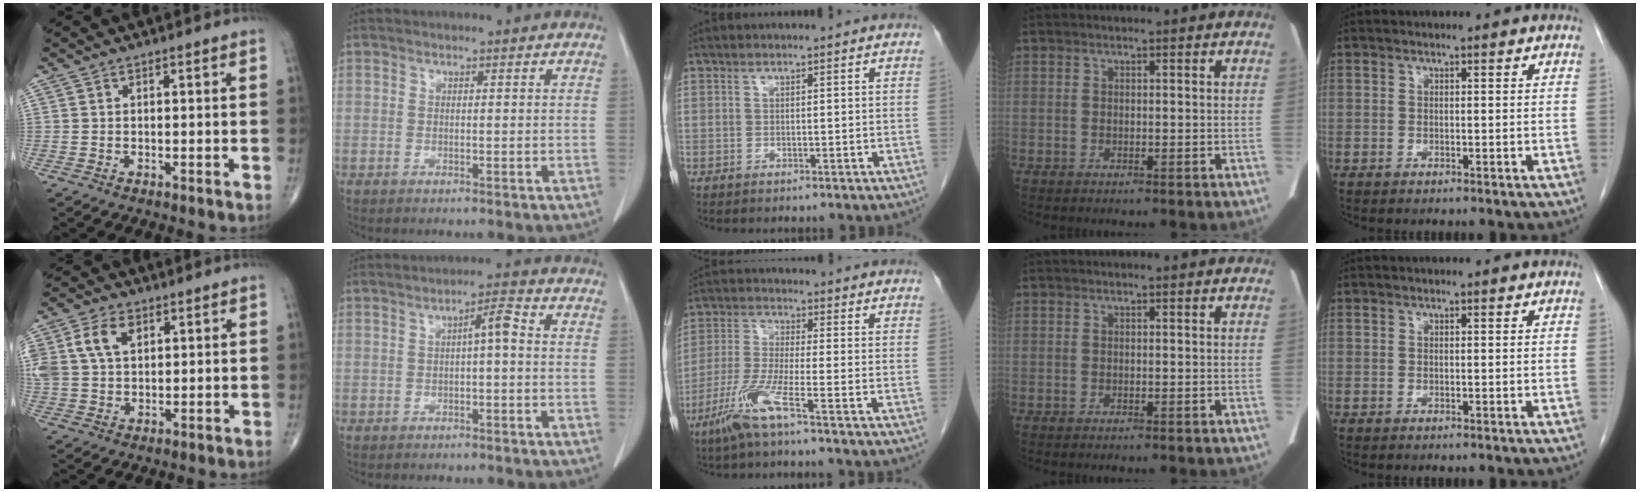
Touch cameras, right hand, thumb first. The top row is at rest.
{"thumb": {"total": 9.6, "force": [3.5, 6.4, 6.2], "torque": [-0.127, 0.002, 0.072]}, "index": {"total": 3.2, "force": [0.0, 0.4, 3.1], "torque": [-0.047, 0.009, -0.002]}, "middle": {"total": 7.1, "force": [-4.1, -0.6, 5.7], "torque": [-0.125, -0.014, -0.090]}}